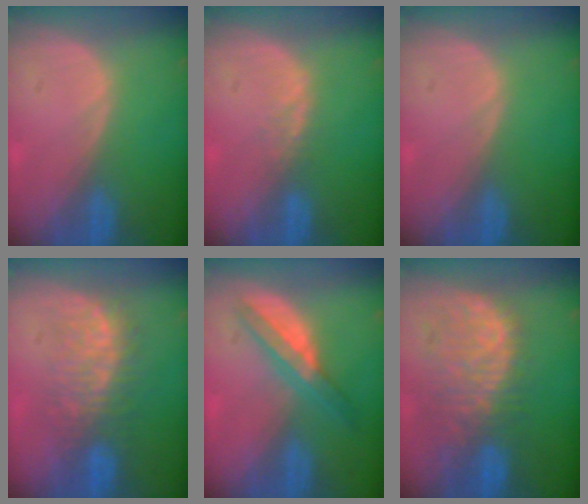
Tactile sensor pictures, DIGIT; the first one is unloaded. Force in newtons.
{"total": 1.4, "press": 1.4, "slide": 0.3}
{"total": 0.0}
{"total": 7.6, "press": 7.4, "slide": 1.3}
{"total": 5.6, "press": 5.2, "slide": 1.9}
{"total": 10.6, "press": 9.4, "slide": 4.9}